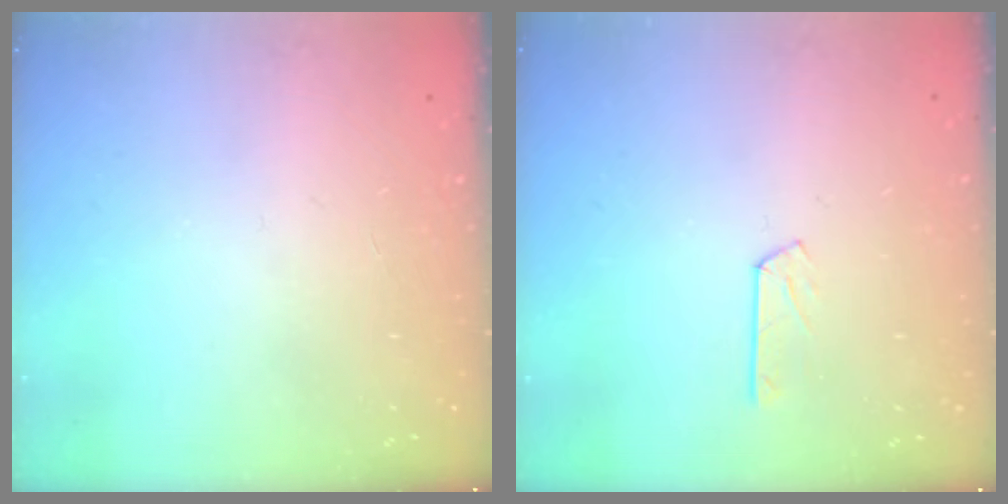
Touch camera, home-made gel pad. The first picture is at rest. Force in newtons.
{"total": 2.8, "press": 2.8, "slide": 0.4}